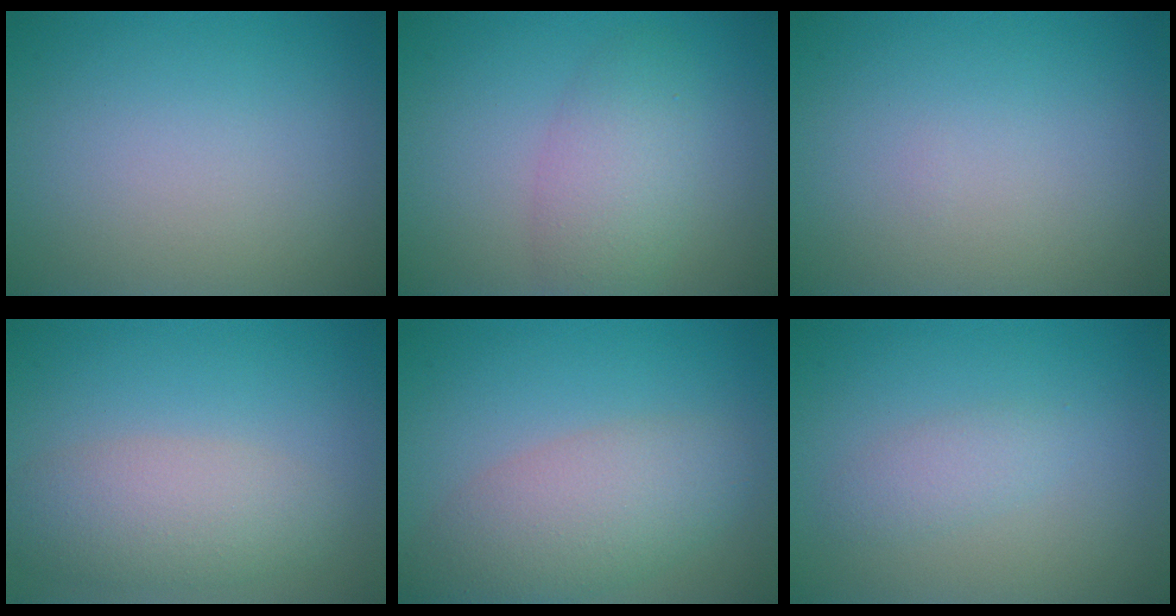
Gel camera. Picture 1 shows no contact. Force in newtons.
{"total": 3.8, "press": 3.8, "slide": 0.2}
{"total": 0.0}
{"total": 4.3, "press": 4.3, "slide": 0.2}
{"total": 5.4, "press": 5.4, "slide": 0.2}
{"total": 1.6, "press": 1.6, "slide": 0.0}